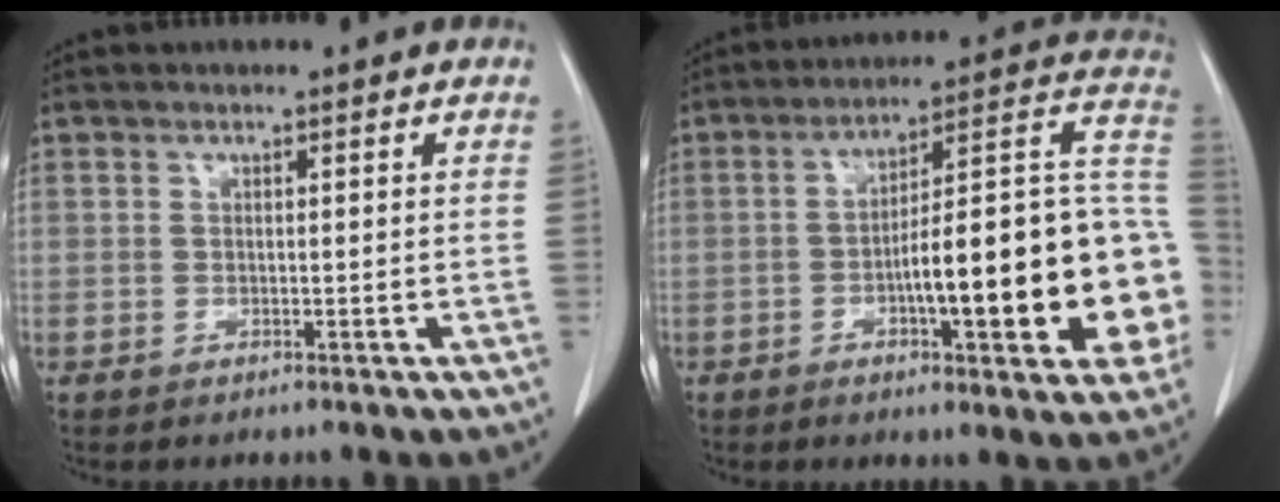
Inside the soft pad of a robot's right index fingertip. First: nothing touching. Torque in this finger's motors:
{"motor_torque": [2.14, 0.00, 0.58, 0.17]}